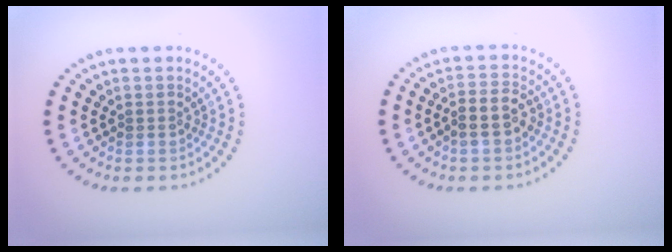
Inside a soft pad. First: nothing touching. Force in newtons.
{"total": 2.7, "press": 2.5, "slide": 0.8}